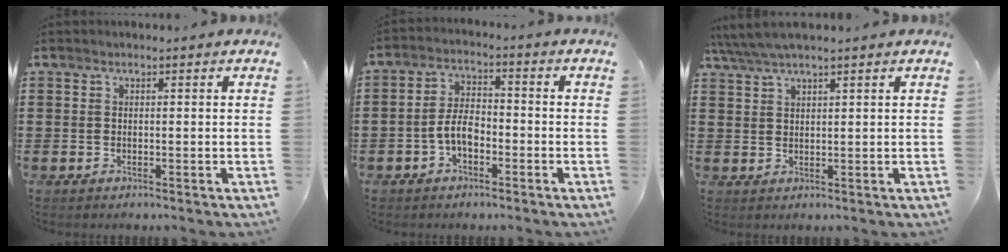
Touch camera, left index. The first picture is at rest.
{"total": 4.8, "force": [-2.1, 2.4, 3.6], "torque": [-0.083, 0.006, -0.045]}
{"total": 3.4, "force": [2.8, 0.2, 1.9], "torque": [-0.043, 0.000, 0.052]}